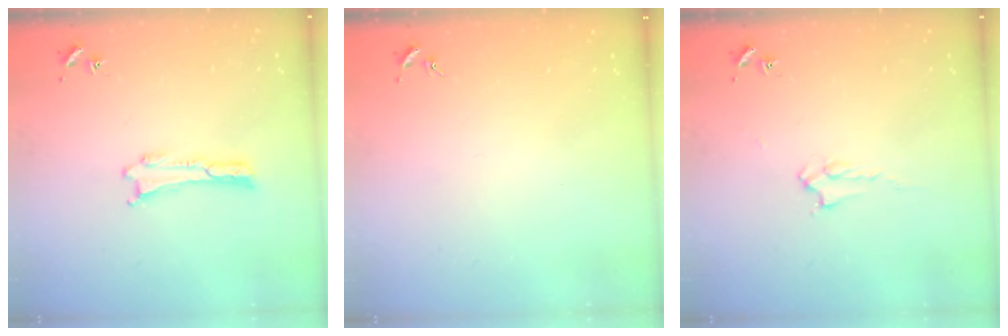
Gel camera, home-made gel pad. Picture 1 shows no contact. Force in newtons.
{"total": 0.0}
{"total": 2.0, "press": 2.0, "slide": 0.2}